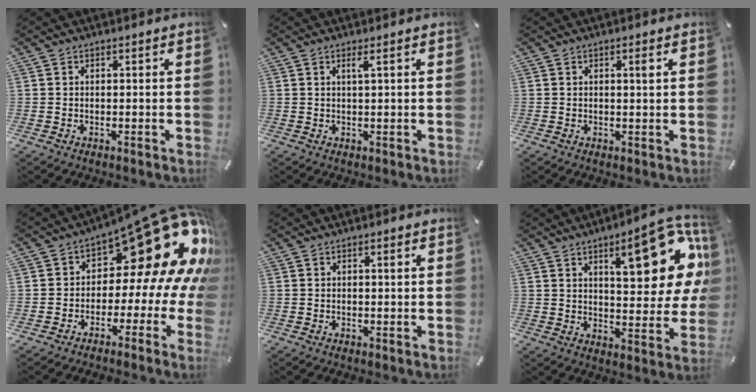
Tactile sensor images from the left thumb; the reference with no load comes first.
{"total": 2.0, "force": [0.9, -0.1, 1.8], "torque": [-0.037, -0.004, 0.015]}
{"total": 1.6, "force": [0.7, 0.0, 1.4], "torque": [-0.021, -0.004, 0.010]}
{"total": 22.2, "force": [9.9, 10.4, 16.9], "torque": [-0.229, -0.084, 0.170]}
{"total": 0.9, "force": [0.3, 0.1, 0.8], "torque": [-0.009, -0.004, 0.005]}
{"total": 20.0, "force": [8.9, 7.3, 16.3], "torque": [-0.203, -0.056, 0.136]}